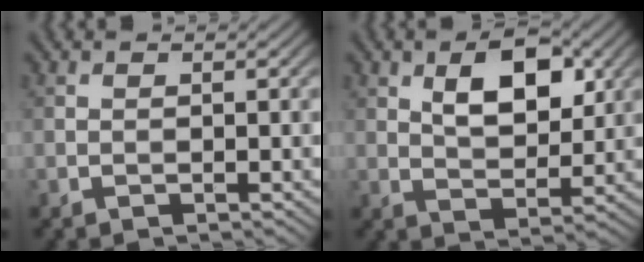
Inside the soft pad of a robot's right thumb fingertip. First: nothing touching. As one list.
[{"total": 7.3, "force": [2.9, 3.8, 5.6], "torque": [-0.092, -0.001, 0.048]}]